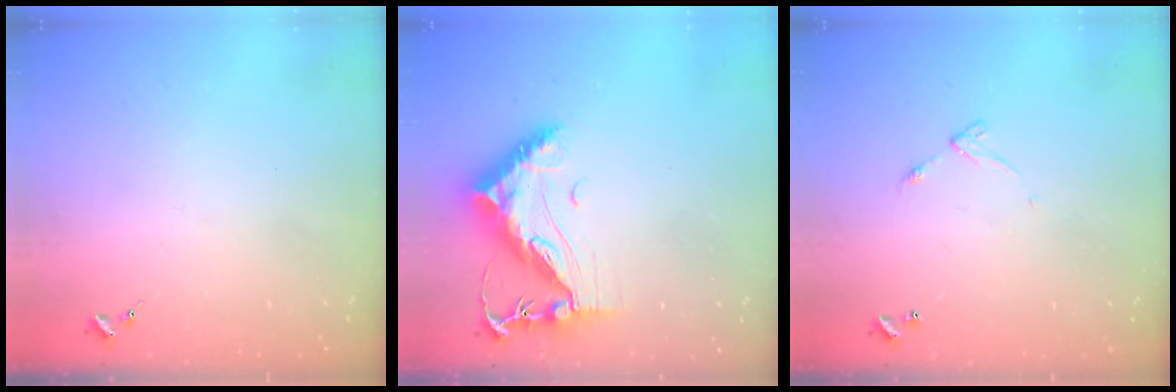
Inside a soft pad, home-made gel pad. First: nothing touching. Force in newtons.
{"total": 13.5, "press": 13.4, "slide": 1.3}
{"total": 5.9, "press": 5.9, "slide": 0.6}